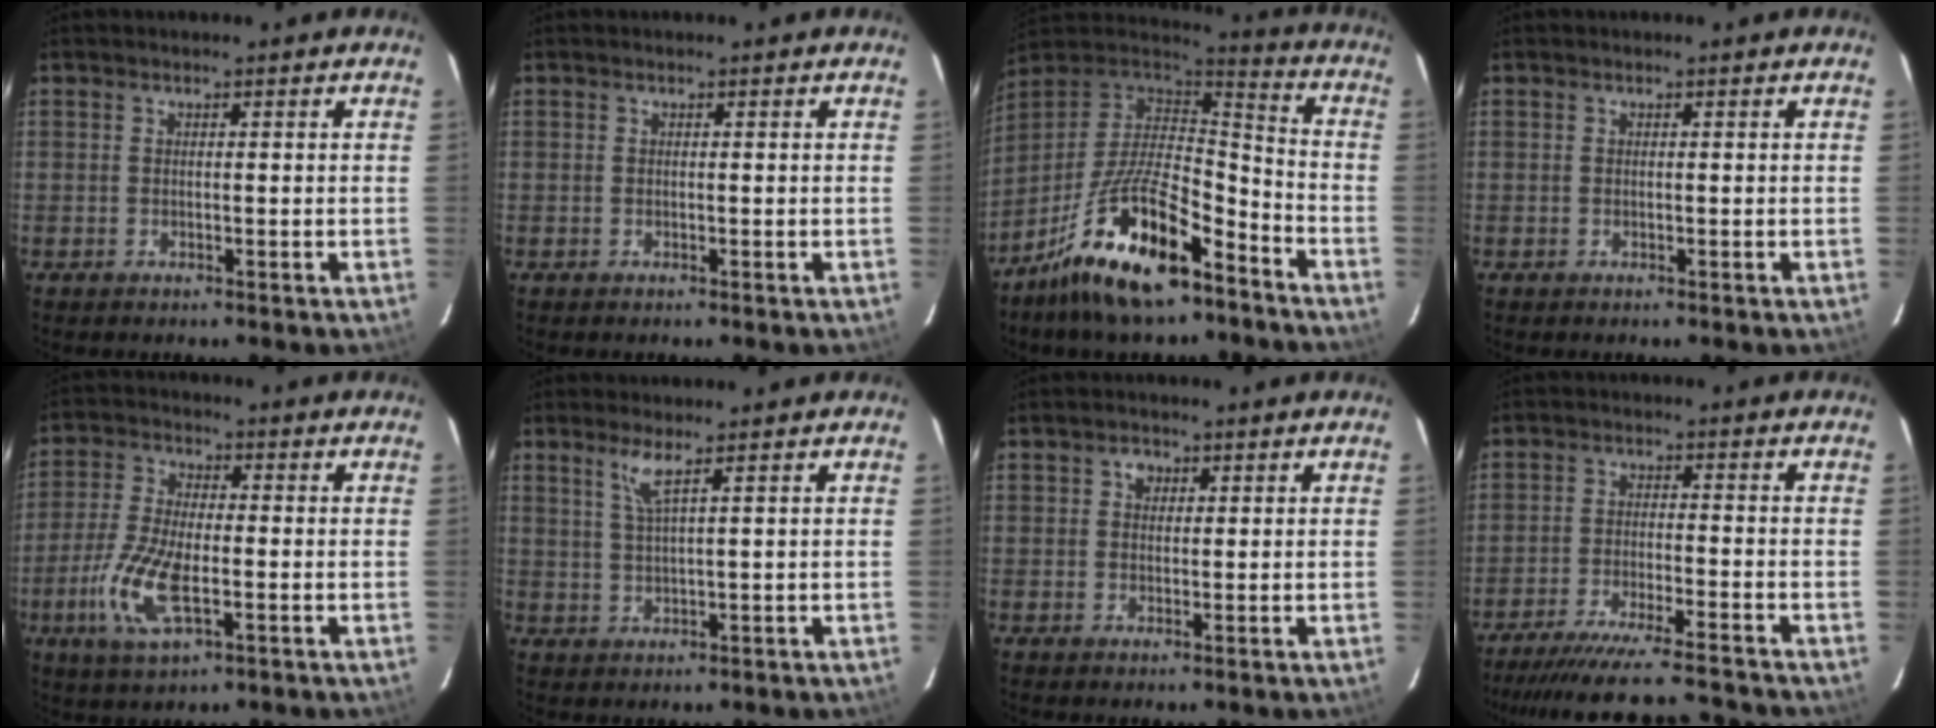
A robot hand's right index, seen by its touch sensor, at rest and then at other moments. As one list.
[{"total": 0.0}, {"total": 19.7, "force": [-12.0, 6.7, 14.2], "torque": [-0.276, -0.013, -0.213]}, {"total": 0.0}, {"total": 11.0, "force": [-3.4, 4.1, 9.6], "torque": [-0.207, -0.009, -0.067]}, {"total": 3.2, "force": [2.0, -0.4, 2.5], "torque": [-0.054, -0.005, 0.042]}, {"total": 2.0, "force": [0.7, 1.7, 0.7], "torque": [-0.008, 0.008, 0.011]}, {"total": 16.0, "force": [-14.8, 0.3, 6.1], "torque": [-0.127, -0.022, -0.231]}]